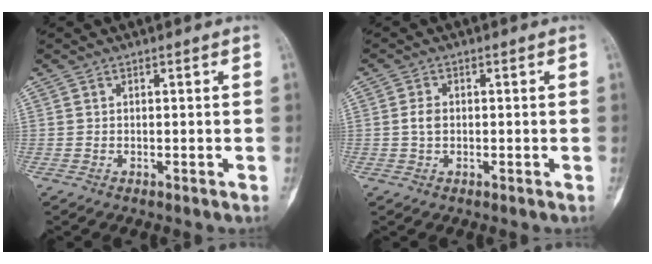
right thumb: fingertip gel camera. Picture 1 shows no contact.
{"total": 2.3, "force": [0.1, 1.6, 1.7], "torque": [-0.032, 0.003, 0.000]}